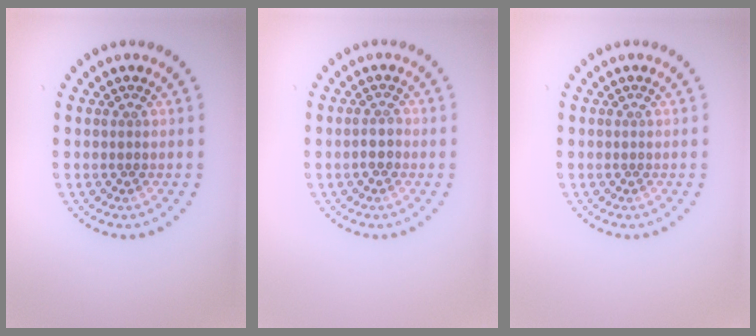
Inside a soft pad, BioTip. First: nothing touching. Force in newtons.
{"total": 1.2, "press": 1.1, "slide": 0.4}
{"total": 0.0}